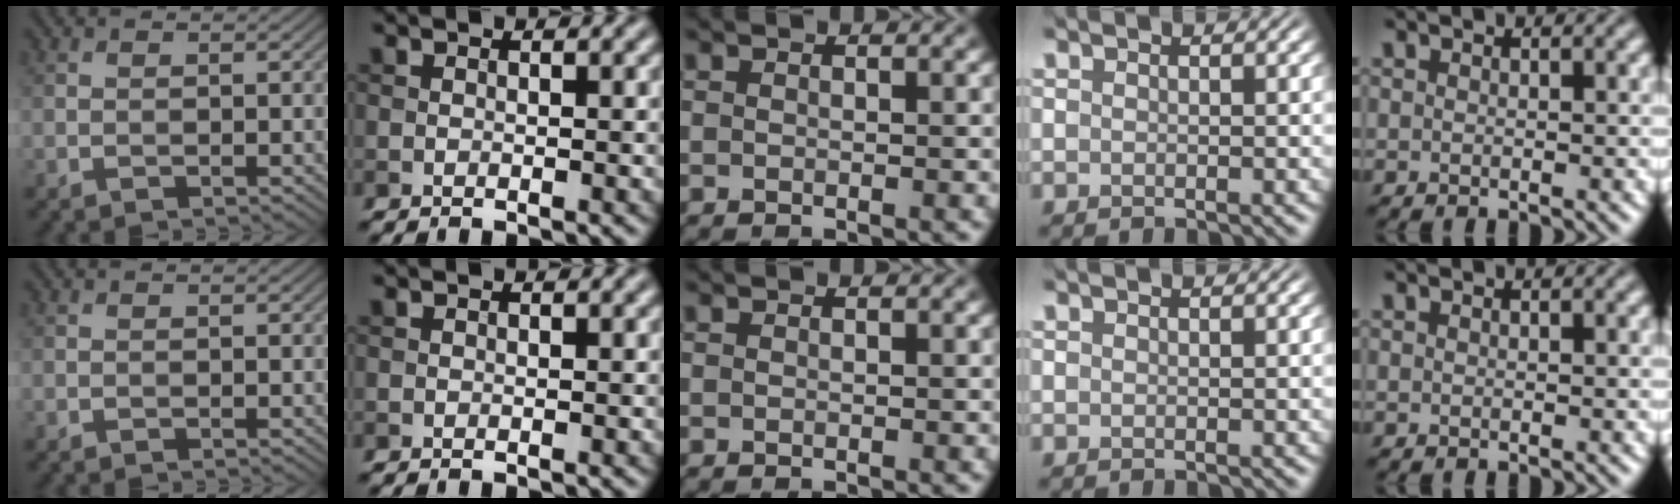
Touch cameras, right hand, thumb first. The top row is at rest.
{}